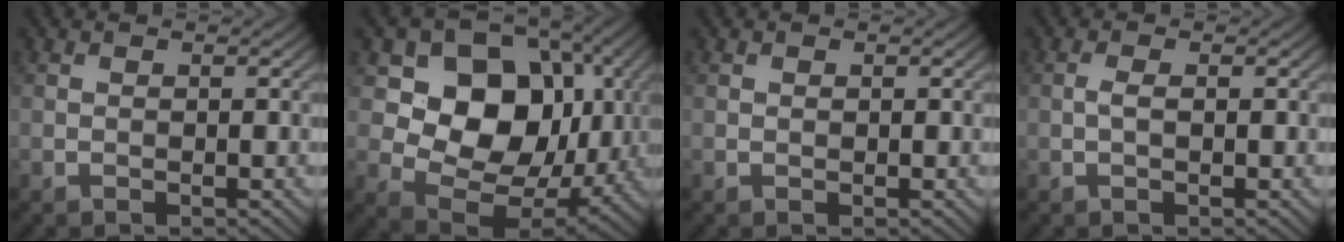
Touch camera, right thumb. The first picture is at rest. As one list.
[{"total": 14.0, "force": [3.0, 10.7, 8.6], "torque": [-0.142, -0.007, 0.045]}, {"total": 0.0}, {"total": 1.2, "force": [-0.1, 0.5, 1.1], "torque": [-0.028, 0.003, -0.004]}]